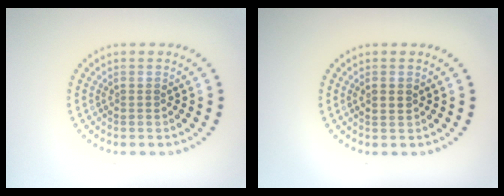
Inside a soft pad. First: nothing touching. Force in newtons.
{"total": 1.5, "press": 1.5, "slide": 0.1}